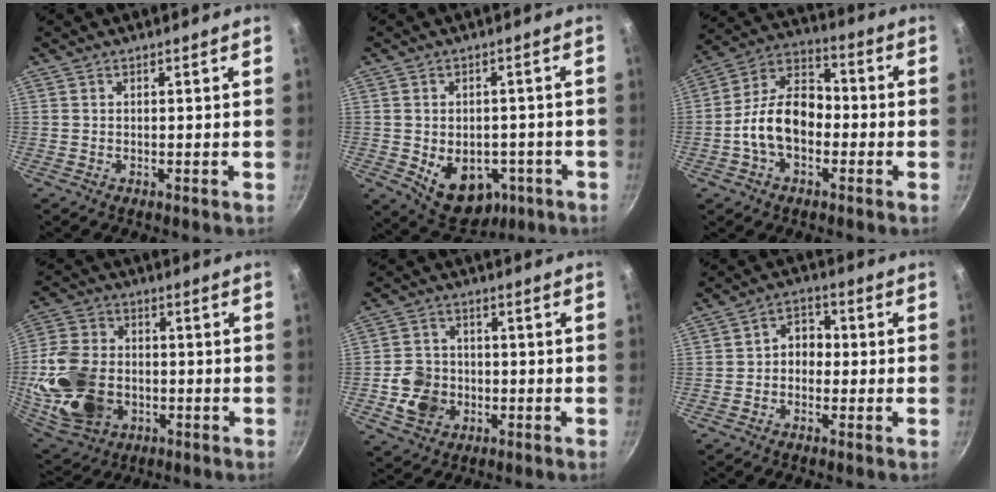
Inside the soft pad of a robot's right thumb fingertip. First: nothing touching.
{"total": 12.0, "force": [-3.6, 8.7, 7.5], "torque": [-0.074, 0.008, -0.029]}
{"total": 13.3, "force": [-2.7, 8.9, 9.6], "torque": [-0.133, 0.046, -0.066]}
{"total": 18.2, "force": [-3.0, 13.5, 11.9], "torque": [-0.233, 0.014, -0.048]}
{"total": 8.3, "force": [-2.1, 7.1, 3.8], "torque": [-0.046, 0.022, -0.040]}
{"total": 5.5, "force": [-0.6, 4.4, 3.2], "torque": [-0.010, 0.019, -0.022]}